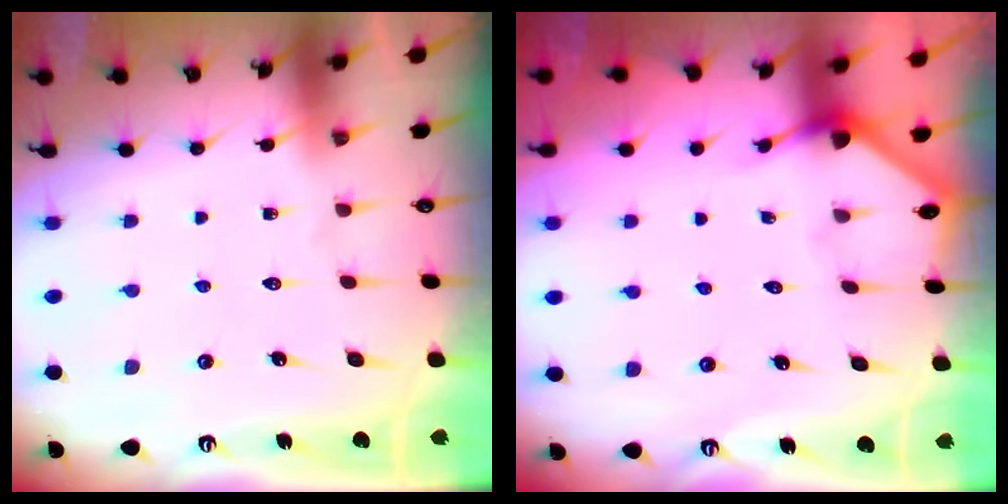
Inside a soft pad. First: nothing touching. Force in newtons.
{"total": 2.2, "press": 2.2, "slide": 0.1}